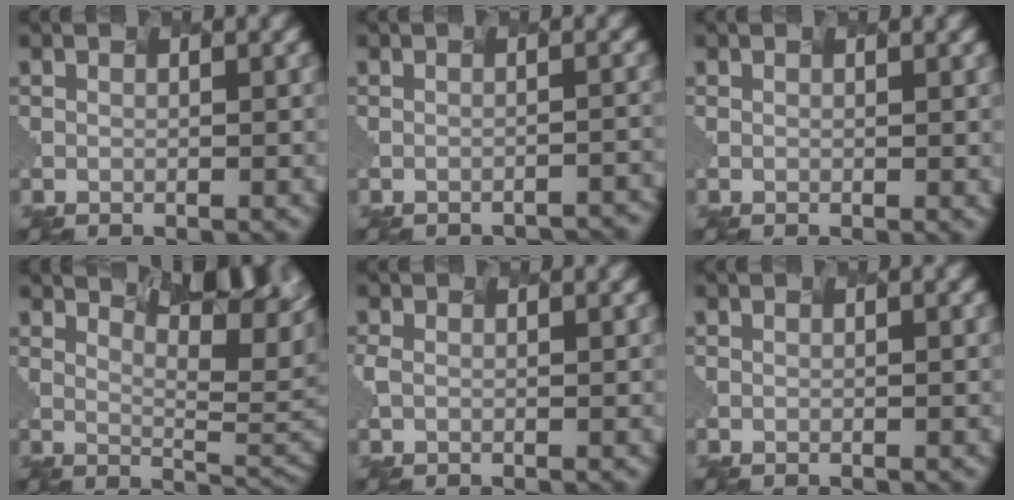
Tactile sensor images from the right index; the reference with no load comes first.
{"total": 2.1, "force": [-1.8, 0.5, 1.1], "torque": [0.001, 0.004, -0.017]}
{"total": 0.0}
{"total": 7.5, "force": [4.5, 2.0, 5.7], "torque": [-0.083, 0.004, 0.088]}
{"total": 0.0}
{"total": 0.0}